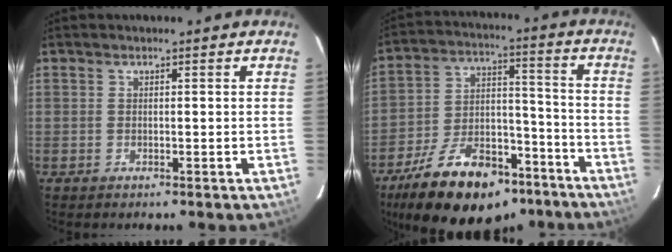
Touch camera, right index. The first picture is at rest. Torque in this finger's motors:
{"motor_torque": [0.90, -1.23, 0.01, -0.18]}